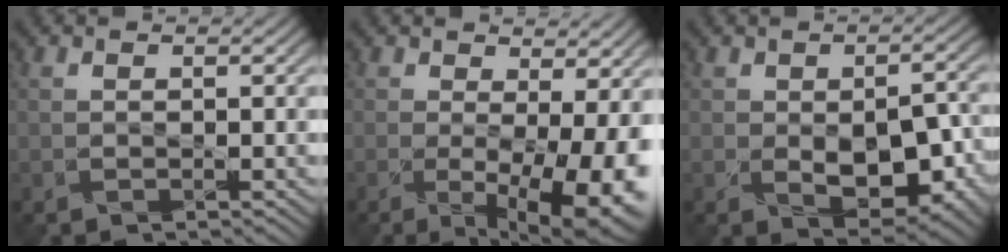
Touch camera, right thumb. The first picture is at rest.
{"total": 11.4, "force": [-2.6, 5.2, 9.8], "torque": [-0.138, -0.037, -0.017]}
{"total": 8.4, "force": [-2.3, 5.2, 6.2], "torque": [-0.095, -0.025, -0.032]}